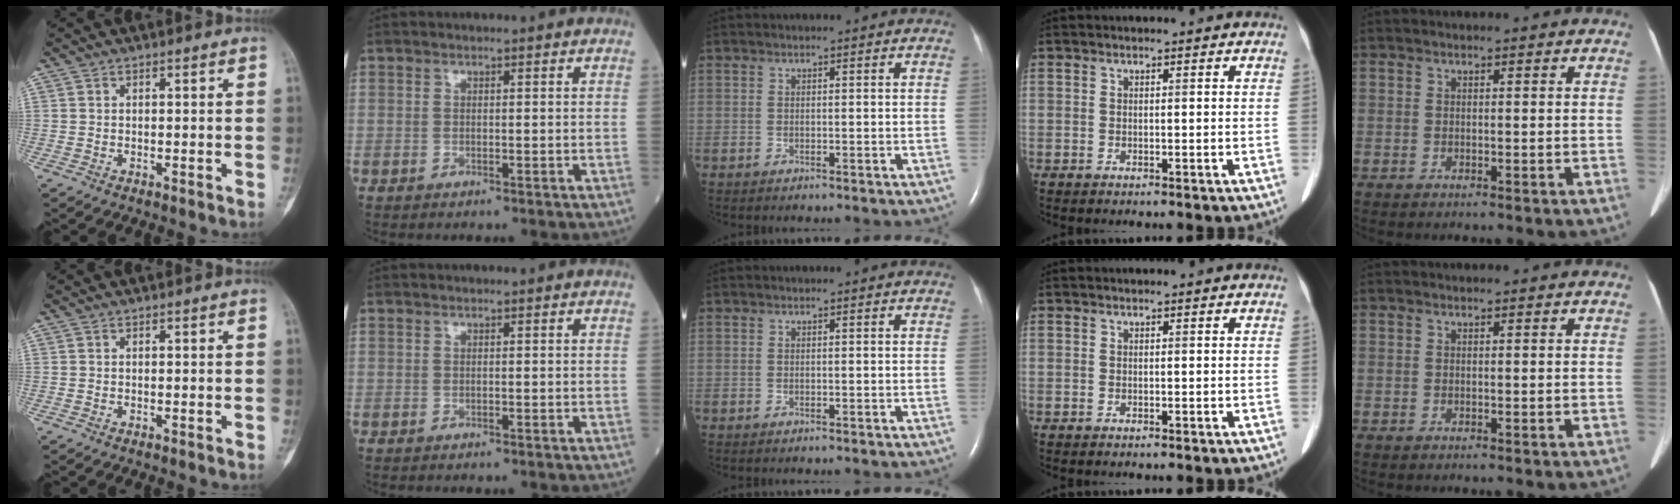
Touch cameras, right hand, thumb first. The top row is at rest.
{}